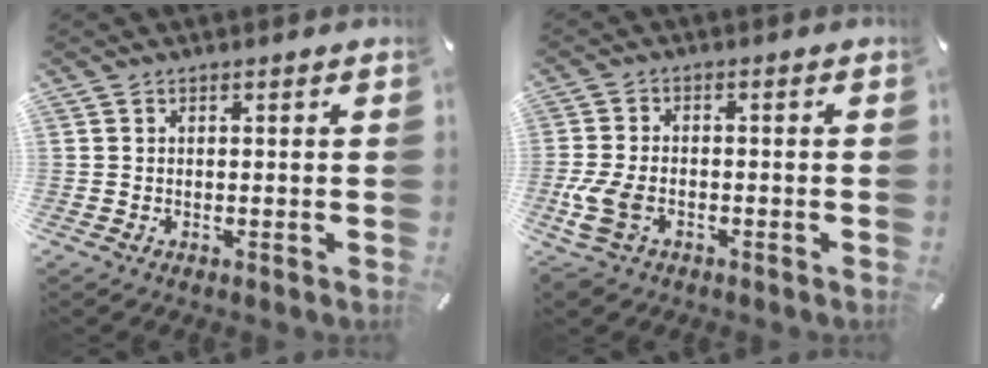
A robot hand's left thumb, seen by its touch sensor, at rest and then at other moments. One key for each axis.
{"total": 8.4, "fx": -3.2, "fy": 5.4, "fz": 5.6, "tx": -0.139, "ty": 0.001, "tz": -0.058}